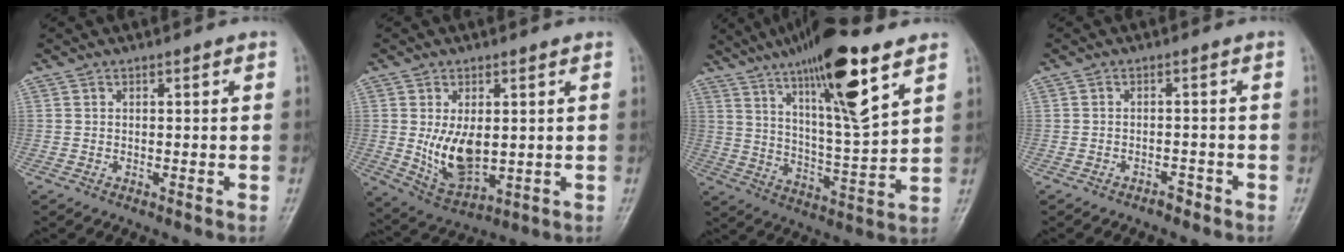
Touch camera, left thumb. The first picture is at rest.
{"total": 9.2, "force": [0.4, 5.2, 7.5], "torque": [-0.118, -0.021, 0.025]}
{"total": 18.9, "force": [11.0, 3.4, 15.0], "torque": [-0.238, -0.048, 0.188]}
{"total": 1.5, "force": [-1.4, 0.5, 0.4], "torque": [-0.006, 0.009, -0.021]}